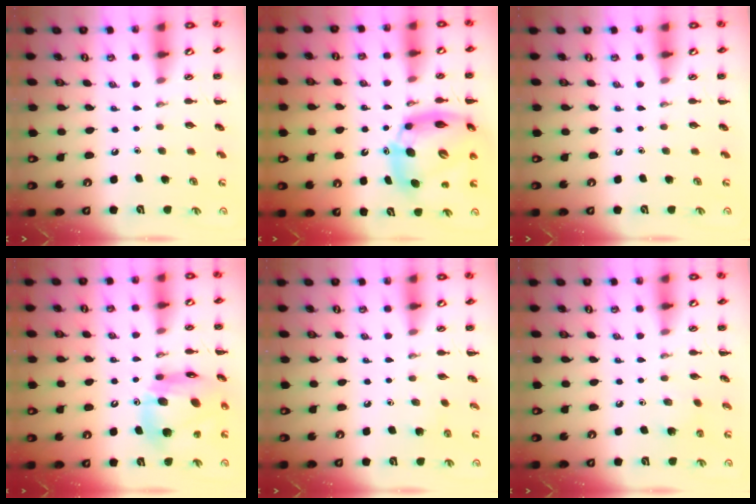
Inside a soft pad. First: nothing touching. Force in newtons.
{"total": 15.5, "press": 14.8, "slide": 4.5}
{"total": 0.0}
{"total": 15.4, "press": 14.7, "slide": 4.3}
{"total": 3.0, "press": 2.8, "slide": 1.0}
{"total": 1.6, "press": 1.4, "slide": 0.6}